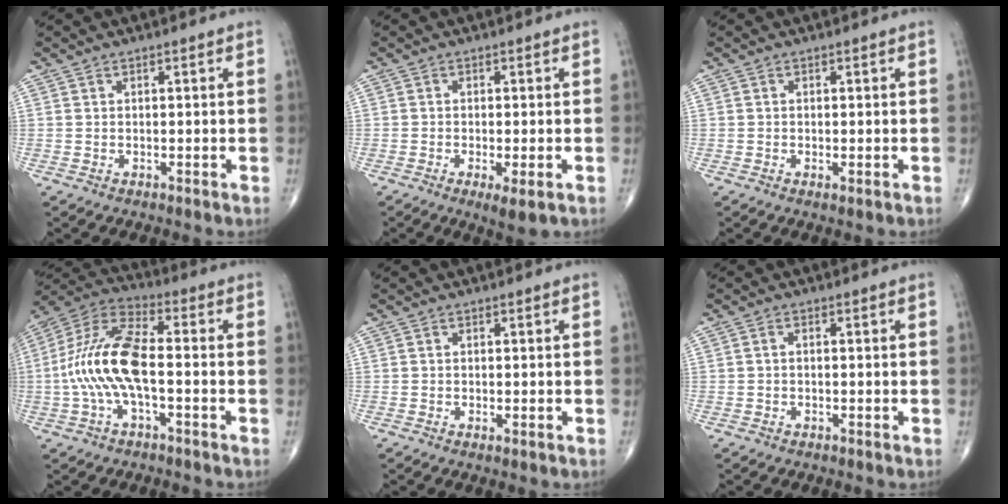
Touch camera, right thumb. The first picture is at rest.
{"total": 4.3, "force": [-1.7, 1.0, 3.8], "torque": [-0.065, -0.011, -0.028]}
{"total": 1.0, "force": [-0.3, 0.2, 0.9], "torque": [-0.019, -0.005, -0.007]}
{"total": 14.4, "force": [-1.9, 5.7, 13.2], "torque": [-0.284, 0.040, -0.042]}
{"total": 0.8, "force": [-0.2, 0.2, 0.7], "torque": [-0.016, -0.004, -0.006]}
{"total": 0.8, "force": [-0.2, 0.4, 0.6], "torque": [-0.009, 0.002, -0.006]}